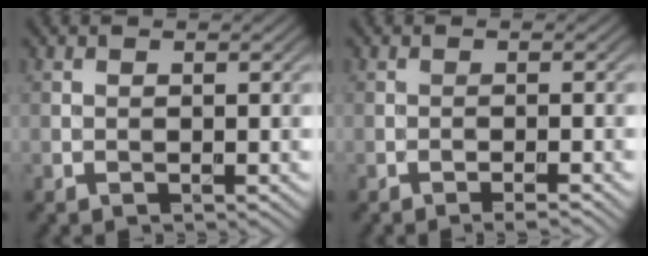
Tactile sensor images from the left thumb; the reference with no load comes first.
{"total": 1.4, "force": [-0.9, 0.0, 1.0], "torque": [-0.015, 0.003, -0.017]}